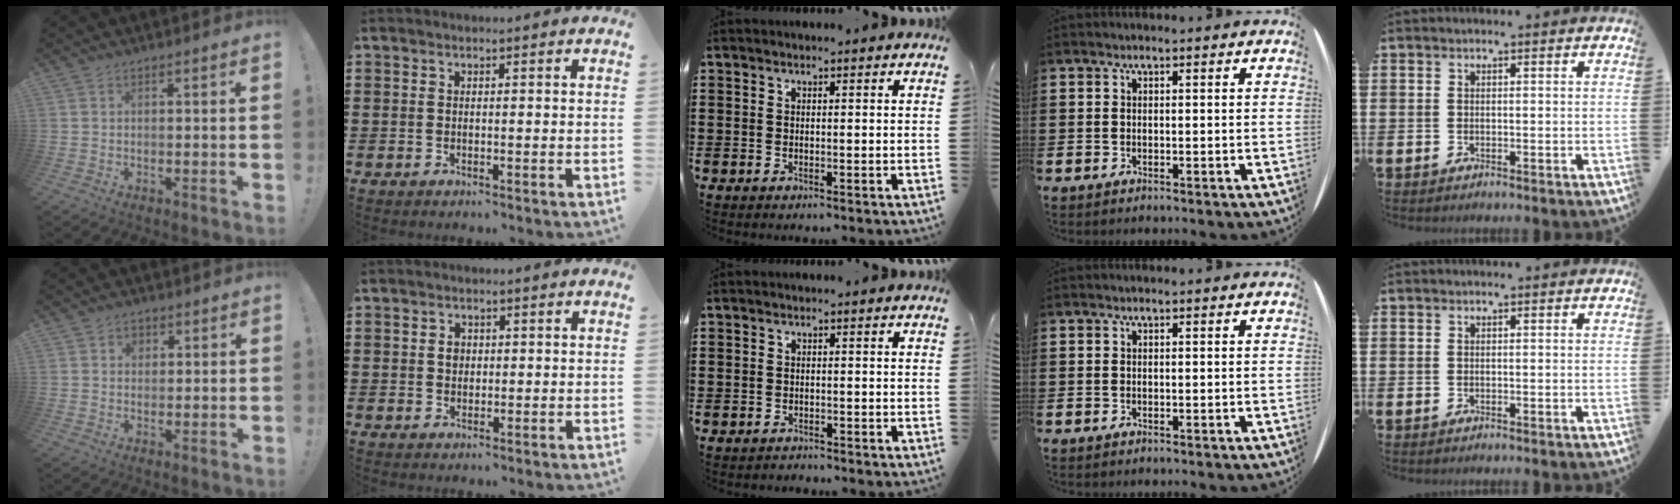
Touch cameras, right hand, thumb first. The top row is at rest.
{"thumb": {"total": 2.6, "force": [0.8, 2.3, 1.1], "torque": [-0.009, -0.003, 0.012]}, "index": {"total": 1.7, "force": [0.3, 1.4, 1.0], "torque": [-0.022, 0.008, 0.004]}, "middle": {"total": 0.9, "force": [-0.8, 0.3, -0.1], "torque": [0.000, 0.003, -0.019]}}